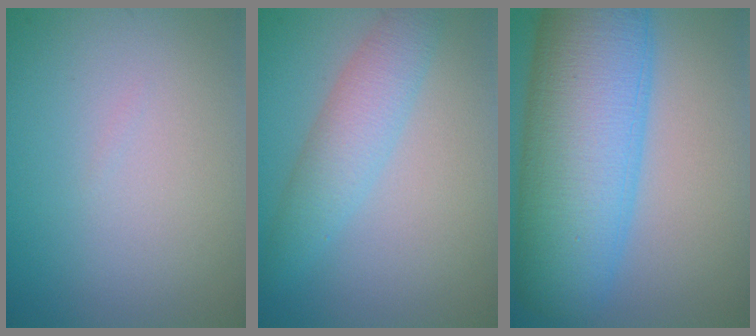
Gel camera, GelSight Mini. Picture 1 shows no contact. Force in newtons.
{"total": 3.7, "press": 3.7, "slide": 0.2}
{"total": 13.1, "press": 13.1, "slide": 0.1}